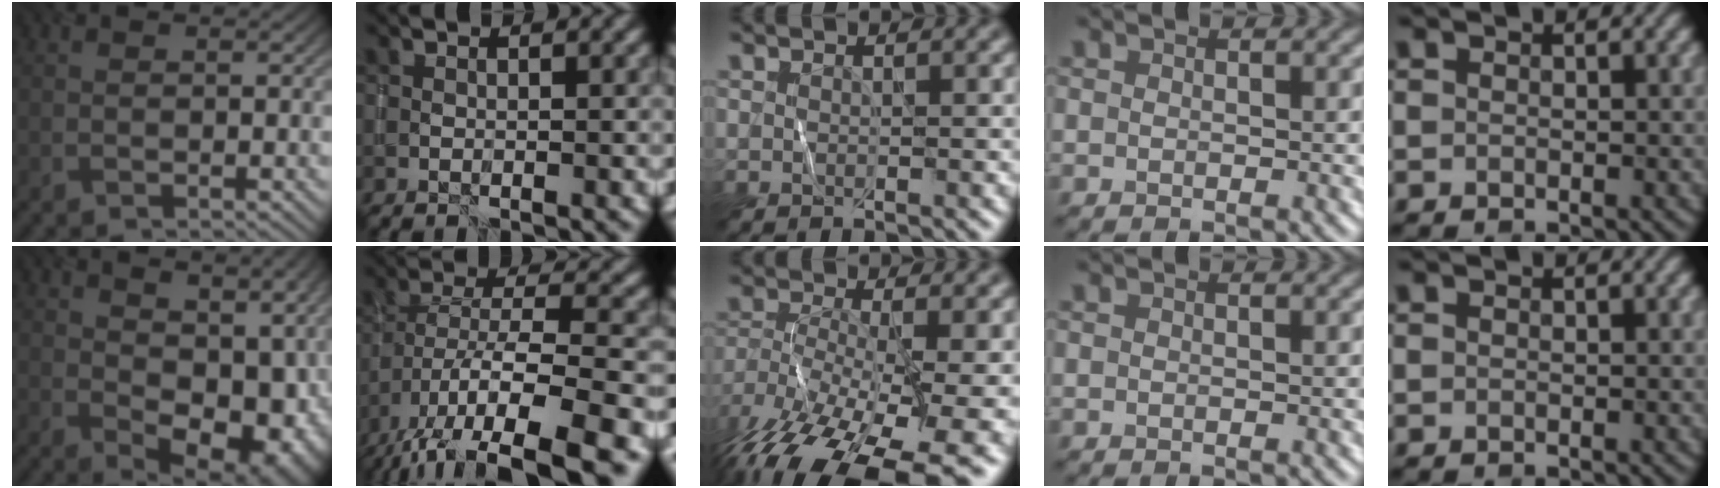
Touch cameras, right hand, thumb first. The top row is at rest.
{"thumb": {"total": 12.9, "force": [1.0, 8.3, 9.8], "torque": [-0.111, -0.031, 0.050]}, "index": {"total": 14.5, "force": [-8.8, 4.6, 10.5], "torque": [-0.197, -0.005, -0.130]}, "middle": {"total": 15.6, "force": [-9.7, 5.7, 10.9], "torque": [-0.218, -0.041, -0.136]}}